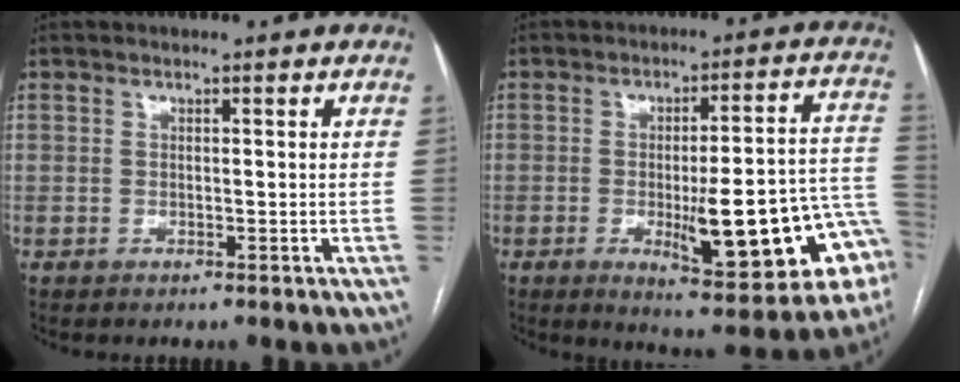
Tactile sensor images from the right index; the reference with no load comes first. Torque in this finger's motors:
{"motor_torque": [1.31, -0.83, 0.49, 0.16]}